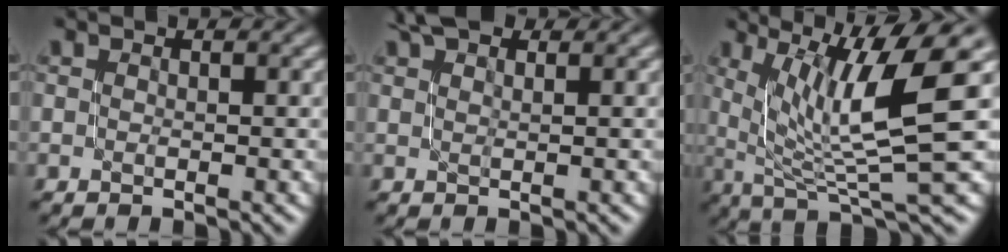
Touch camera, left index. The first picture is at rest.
{"total": 2.5, "force": [2.0, 0.8, 1.3], "torque": [-0.018, 0.002, 0.026]}
{"total": 9.6, "force": [2.4, 2.0, 9.0], "torque": [-0.146, -0.001, 0.049]}